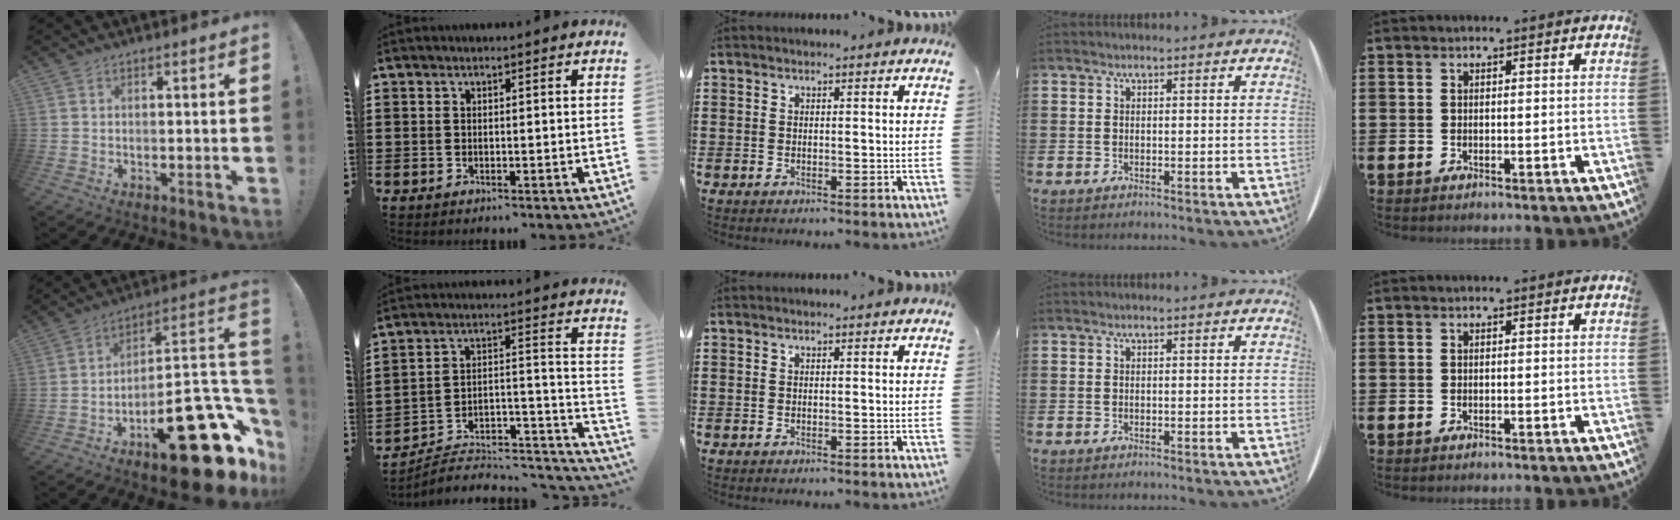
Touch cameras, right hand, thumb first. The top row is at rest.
{"thumb": {"total": 24.6, "force": [-13.5, 8.7, 18.7], "torque": [-0.198, 0.073, -0.201]}, "index": {"total": 6.0, "force": [-5.5, 1.7, 1.6], "torque": [-0.020, 0.003, -0.109]}}